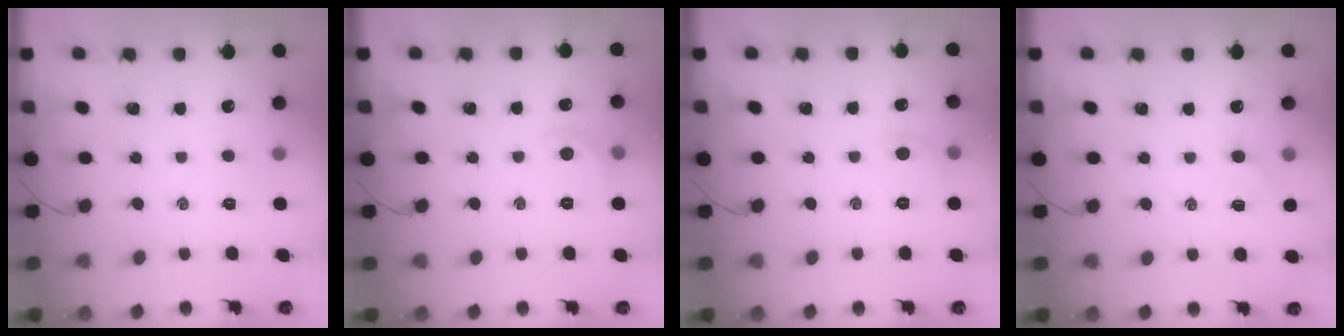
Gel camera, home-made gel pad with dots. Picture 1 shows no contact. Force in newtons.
{"total": 5.7, "press": 5.6, "slide": 1.1}
{"total": 5.7, "press": 5.5, "slide": 1.5}
{"total": 3.6, "press": 3.4, "slide": 1.2}